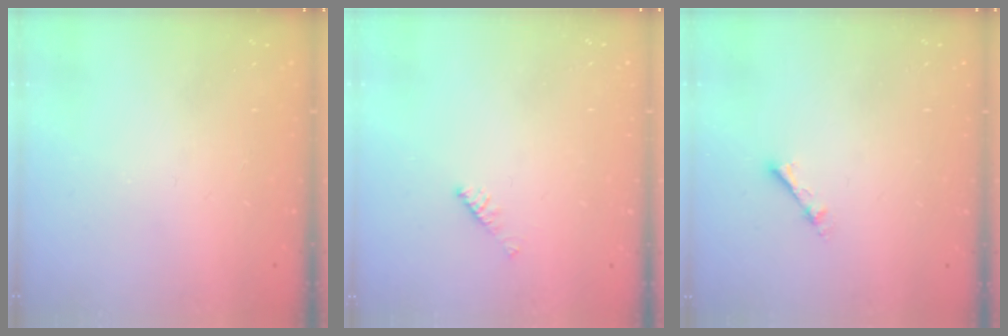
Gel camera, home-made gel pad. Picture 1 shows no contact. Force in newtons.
{"total": 4.1, "press": 4.0, "slide": 0.6}
{"total": 3.3, "press": 3.2, "slide": 0.4}